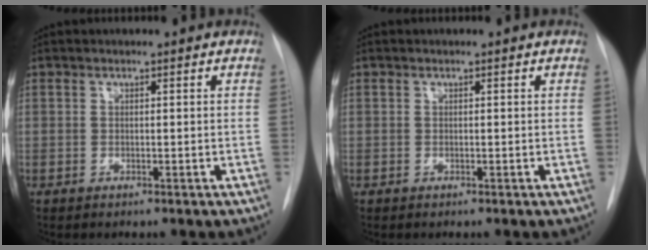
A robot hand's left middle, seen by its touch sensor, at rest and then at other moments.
{"total": 0.0}